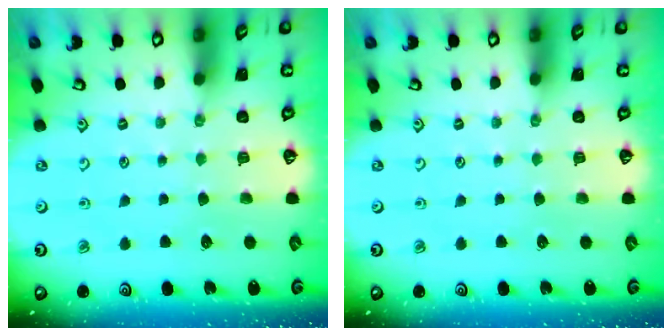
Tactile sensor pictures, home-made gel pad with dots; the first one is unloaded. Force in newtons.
{"total": 0.0}